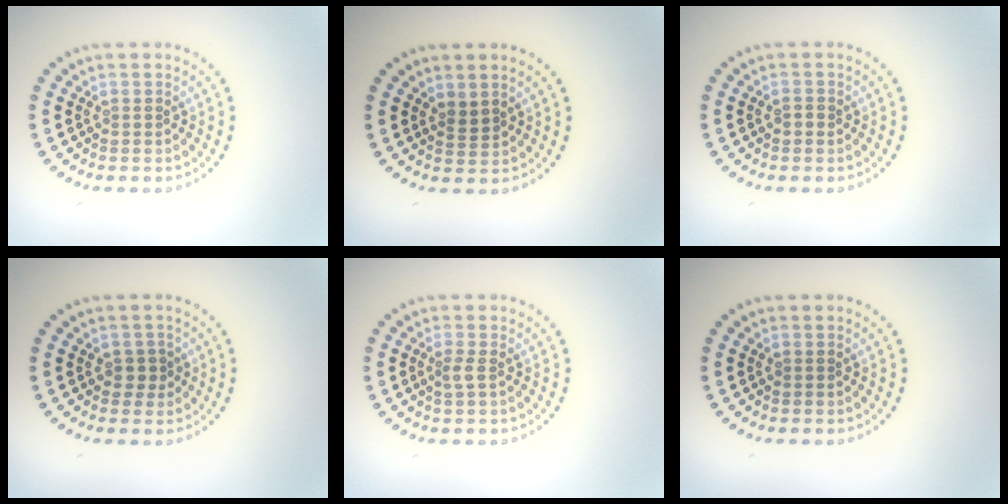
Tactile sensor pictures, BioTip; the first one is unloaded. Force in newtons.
{"total": 1.2, "press": 1.0, "slide": 0.7}
{"total": 0.8, "press": 0.8, "slide": 0.1}
{"total": 1.3, "press": 1.1, "slide": 0.6}
{"total": 1.1, "press": 0.8, "slide": 0.7}
{"total": 0.0}